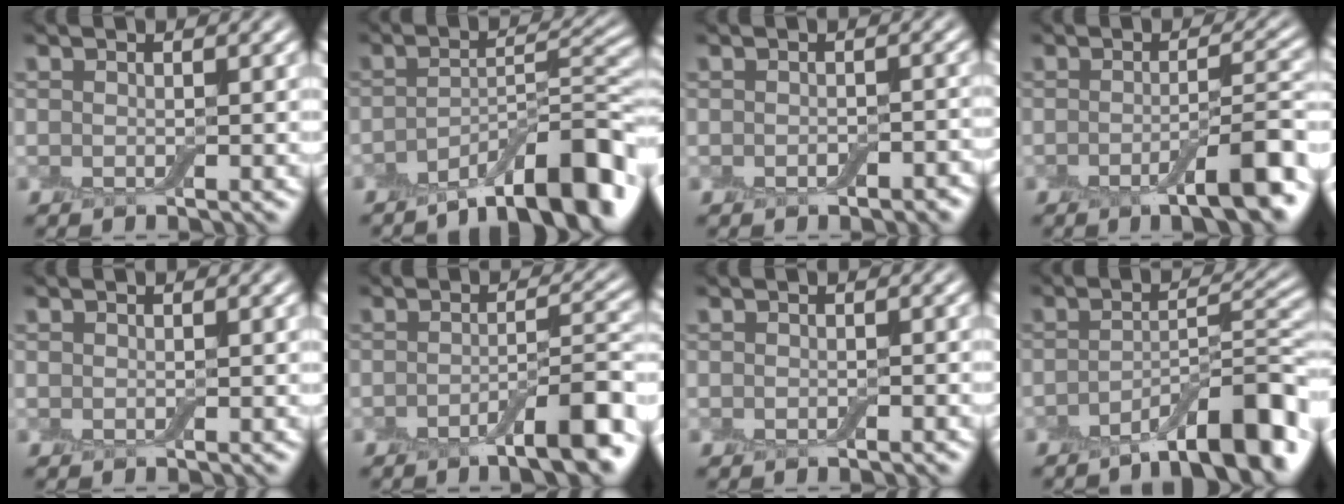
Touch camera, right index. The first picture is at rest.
{"total": 10.0, "force": [-6.4, 2.6, 7.3], "torque": [-0.098, 0.009, -0.107]}
{"total": 1.7, "force": [-0.7, 0.9, 1.2], "torque": [-0.021, -0.003, -0.010]}
{"total": 6.3, "force": [-2.6, 1.3, 5.6], "torque": [-0.079, 0.005, -0.042]}
{"total": 0.0}
{"total": 6.7, "force": [-3.5, 1.4, 5.5], "torque": [-0.074, 0.009, -0.054]}
{"total": 0.6, "force": [-0.3, 0.3, 0.4], "torque": [-0.008, 0.001, -0.003]}
{"total": 9.0, "force": [-5.7, 2.0, 6.7], "torque": [-0.088, 0.012, -0.091]}